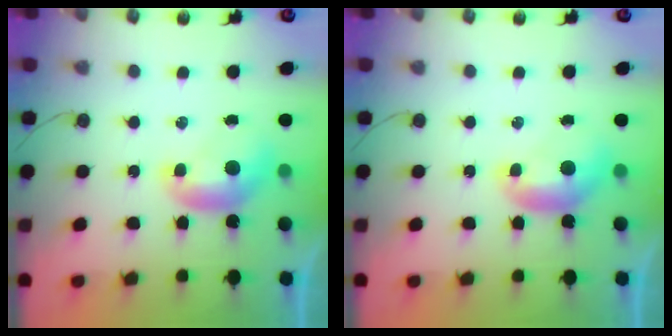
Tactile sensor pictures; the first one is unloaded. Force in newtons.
{"total": 0.0}